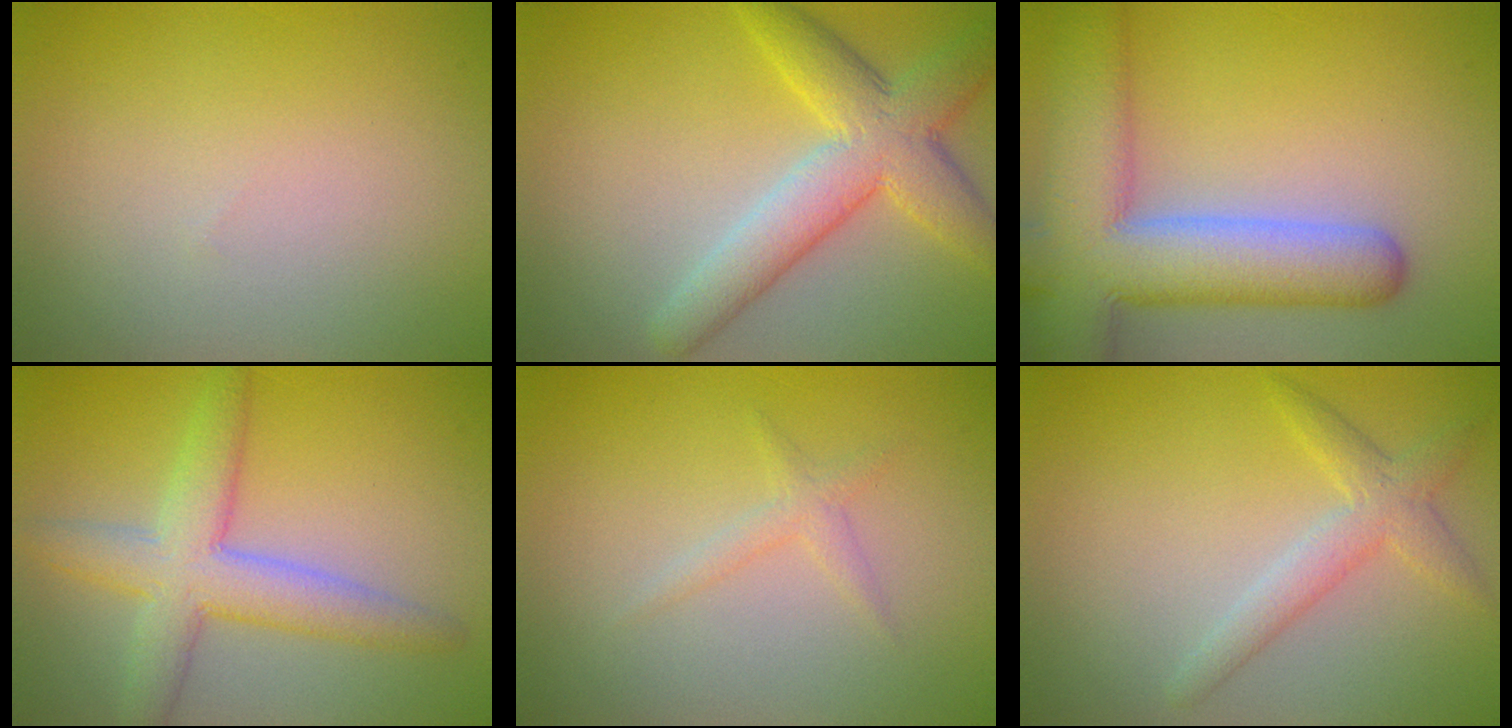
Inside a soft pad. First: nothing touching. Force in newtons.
{"total": 6.4, "press": 6.4, "slide": 0.1}
{"total": 10.9, "press": 10.8, "slide": 0.7}
{"total": 5.5, "press": 5.5, "slide": 0.3}
{"total": 1.2, "press": 1.2, "slide": 0.0}
{"total": 2.8, "press": 2.8, "slide": 0.0}